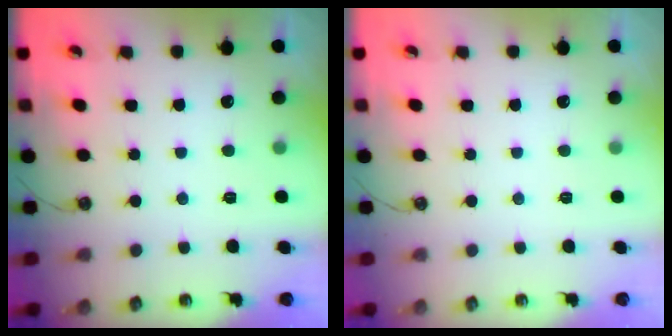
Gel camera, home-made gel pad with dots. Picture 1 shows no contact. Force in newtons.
{"total": 0.0}